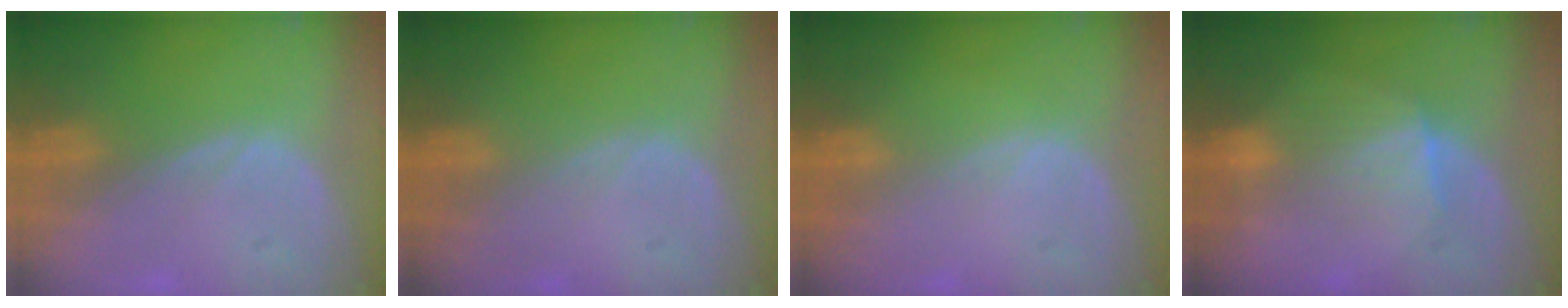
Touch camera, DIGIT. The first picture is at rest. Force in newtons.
{"total": 0.0}
{"total": 0.0}
{"total": 4.9, "press": 4.7, "slide": 1.2}